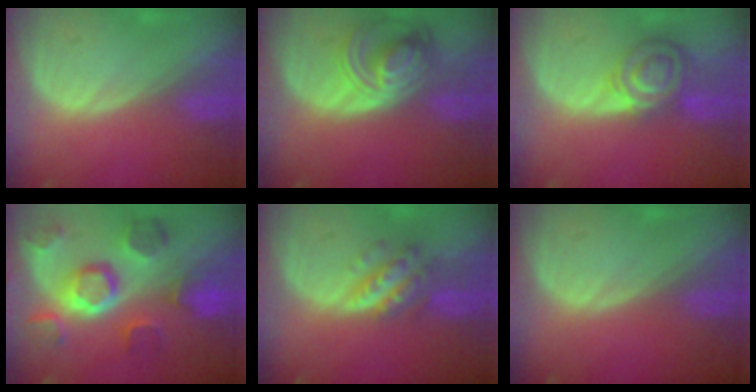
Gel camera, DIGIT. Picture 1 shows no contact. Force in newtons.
{"total": 7.8, "press": 6.8, "slide": 3.7}
{"total": 7.0, "press": 6.3, "slide": 3.1}
{"total": 10.9, "press": 9.7, "slide": 4.9}
{"total": 5.8, "press": 5.3, "slide": 2.4}
{"total": 0.0}